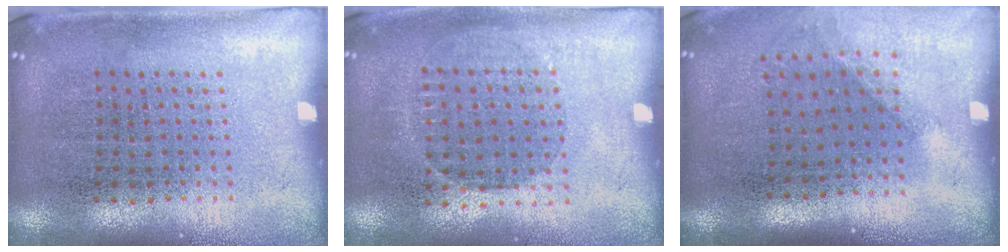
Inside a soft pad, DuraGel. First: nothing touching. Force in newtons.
{"total": 1.0, "press": 0.8, "slide": 0.5}
{"total": 1.2, "press": 0.9, "slide": 0.8}